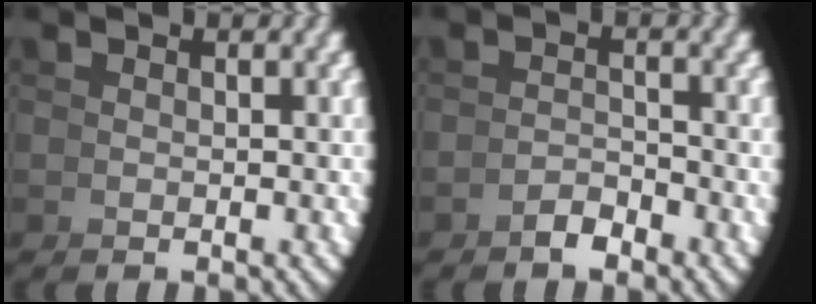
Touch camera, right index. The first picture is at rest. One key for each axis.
{"total": 2.0, "fx": -2.0, "fy": -0.4, "fz": 0.4, "tx": 0.015, "ty": 0.007, "tz": -0.038}